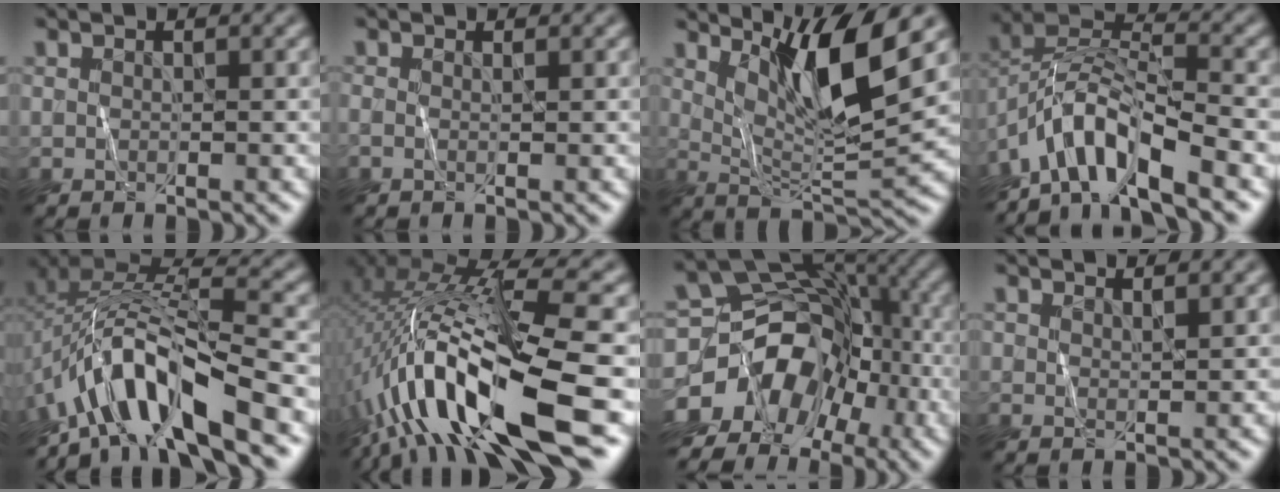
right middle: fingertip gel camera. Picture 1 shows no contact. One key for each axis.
{"total": 0.5, "fx": -0.1, "fy": -0.5, "fz": 0.0, "tx": -0.006, "ty": -0.002, "tz": -0.003}
{"total": 7.3, "fx": 3.6, "fy": 0.9, "fz": 6.3, "tx": -0.106, "ty": -0.012, "tz": 0.071}
{"total": 7.7, "fx": -5.6, "fy": 1.9, "fz": 5.0, "tx": -0.085, "ty": 0.012, "tz": -0.114}
{"total": 9.4, "fx": -5.5, "fy": 2.6, "fz": 7.1, "tx": -0.121, "ty": 0.014, "tz": -0.105}
{"total": 15.0, "fx": -4.4, "fy": 3.1, "fz": 14.0, "tx": -0.269, "ty": 0.019, "tz": -0.071}
{"total": 11.6, "fx": -6.4, "fy": 8.4, "fz": 4.7, "tx": -0.084, "ty": 0.001, "tz": -0.112}
{"total": 1.1, "fx": 0.7, "fy": -0.6, "fz": -0.6, "tx": 0.005, "ty": -0.002, "tz": 0.013}